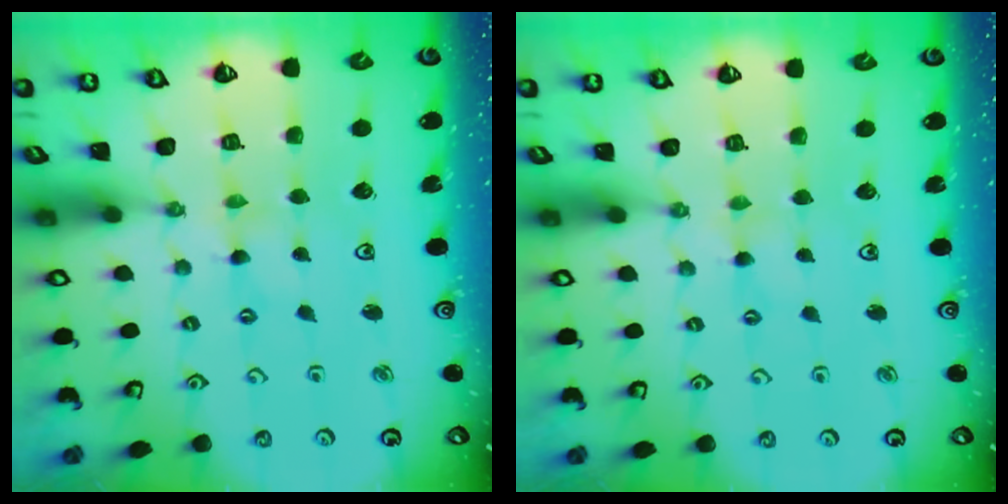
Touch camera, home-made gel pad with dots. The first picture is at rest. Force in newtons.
{"total": 1.0, "press": 0.9, "slide": 0.2}